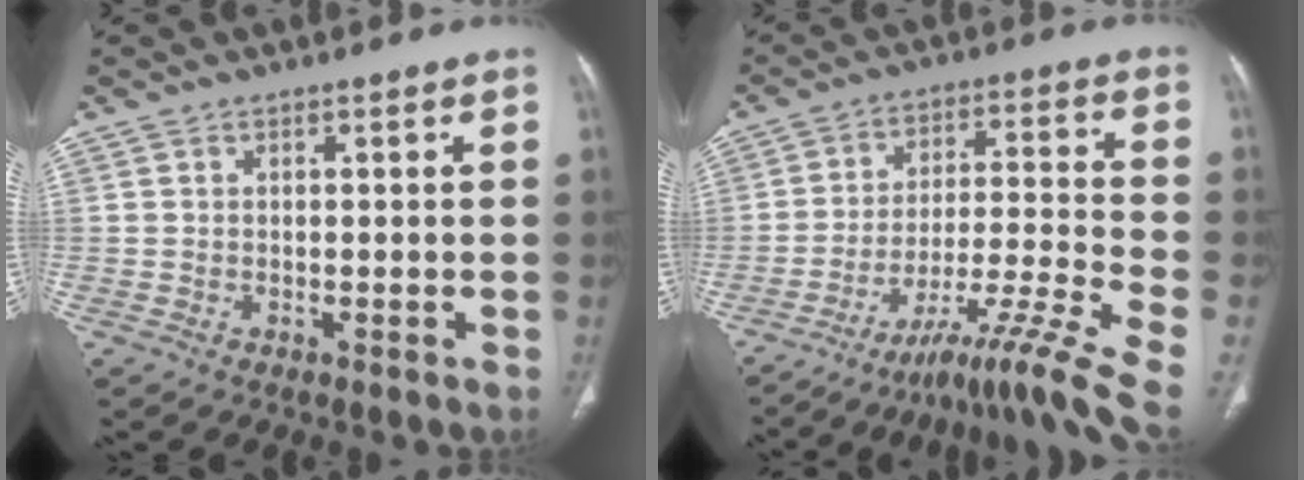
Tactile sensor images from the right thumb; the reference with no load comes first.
{"total": 13.2, "force": [-10.4, -1.0, 8.0], "torque": [-0.140, 0.083, -0.168]}